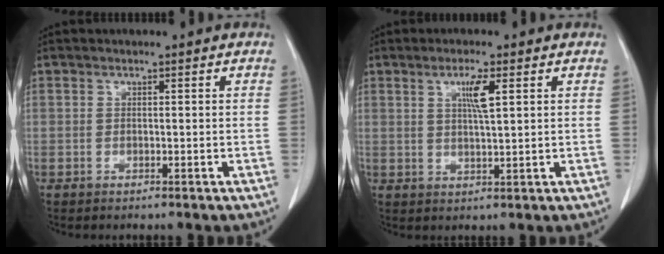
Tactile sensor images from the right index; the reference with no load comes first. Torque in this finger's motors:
{"motor_torque": [0.32, 0.18, 0.10, 0.07]}